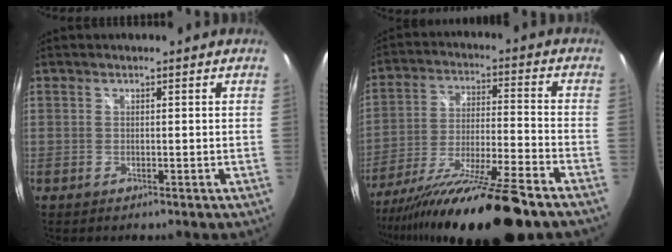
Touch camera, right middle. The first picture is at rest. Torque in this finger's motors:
{"motor_torque": [1.09, -1.05, 0.55, 0.21]}